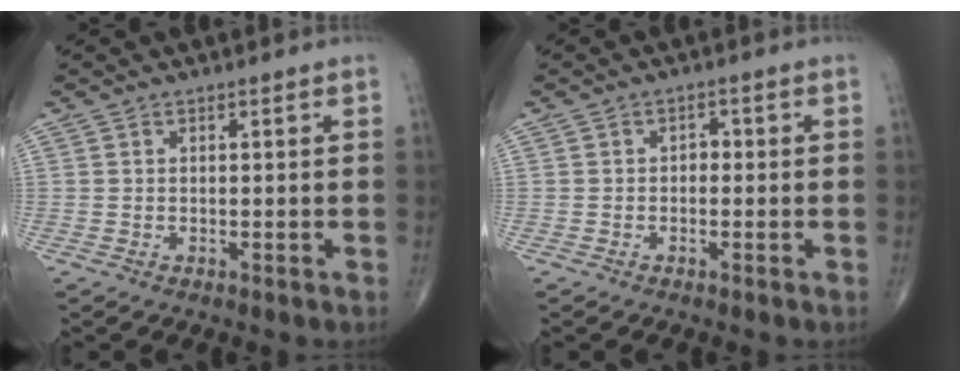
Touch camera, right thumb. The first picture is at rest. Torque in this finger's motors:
{"motor_torque": [0.13, 0.38, 0.39, 0.12, -0.04]}